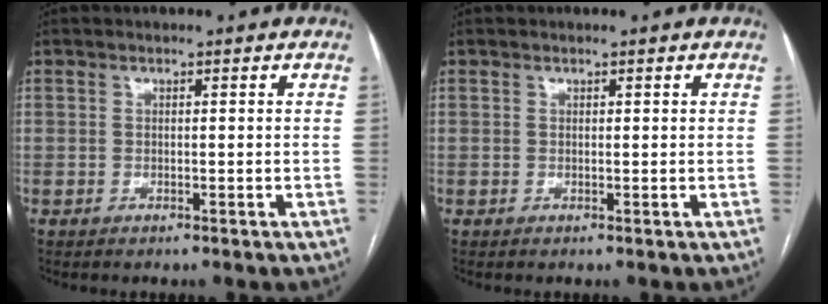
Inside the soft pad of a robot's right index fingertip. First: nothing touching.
{"total": 0.0}